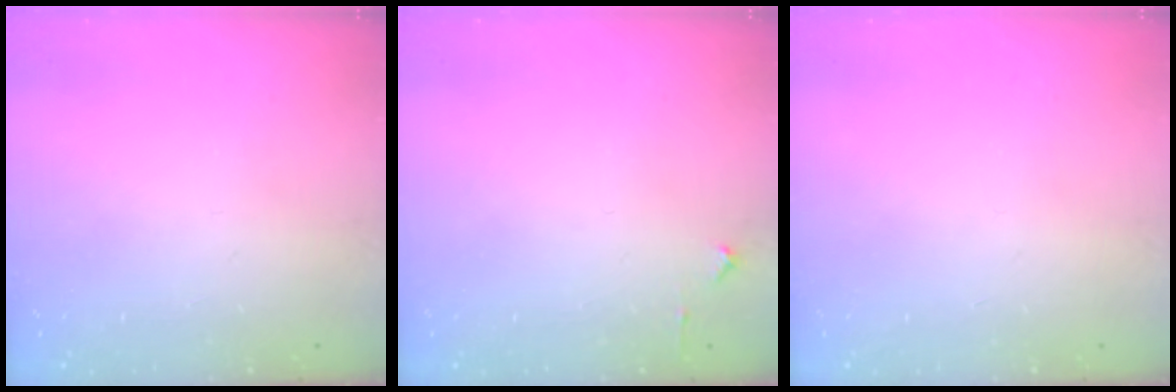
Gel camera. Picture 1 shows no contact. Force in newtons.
{"total": 3.0, "press": 3.0, "slide": 0.4}
{"total": 0.0}